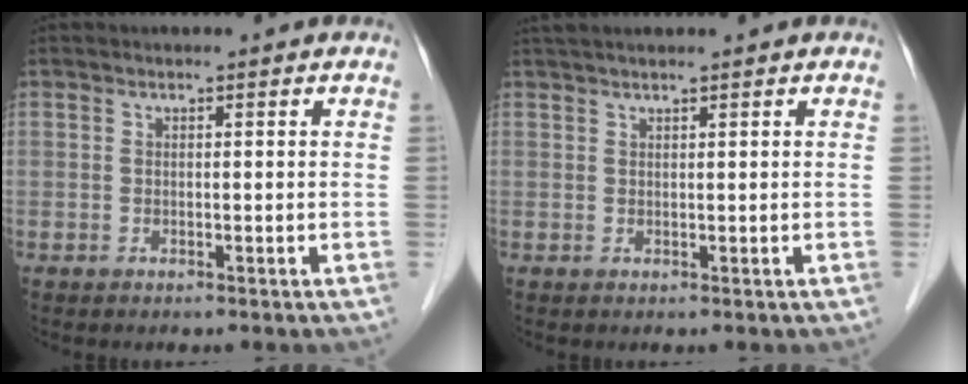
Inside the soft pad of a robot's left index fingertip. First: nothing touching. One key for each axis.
{"total": 3.4, "fx": 2.9, "fy": -0.1, "fz": 1.8, "tx": -0.023, "ty": 0.030, "tz": 0.050}